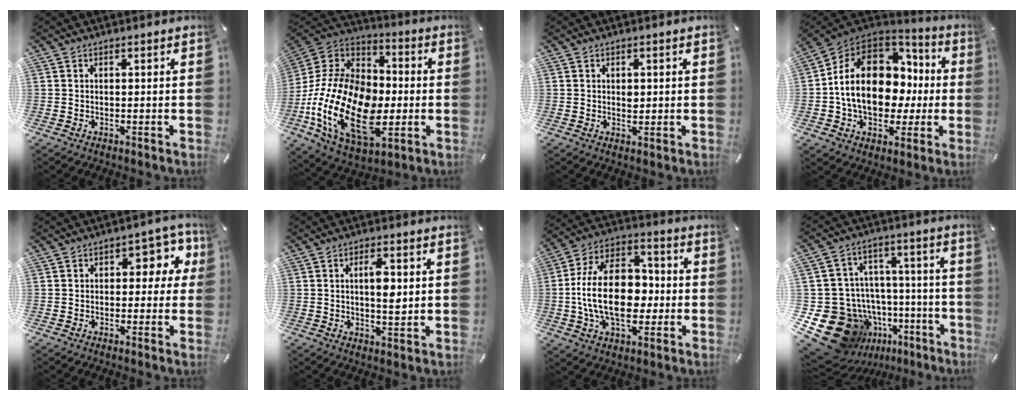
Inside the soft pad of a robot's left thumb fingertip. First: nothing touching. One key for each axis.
{"total": 25.9, "fx": -7.4, "fy": 16.0, "fz": 19.0, "tx": -0.416, "ty": 0.014, "tz": -0.122}
{"total": 1.4, "fx": 0.3, "fy": 1.1, "fz": 0.9, "tx": -0.013, "ty": -0.002, "tz": 0.005}
{"total": 18.3, "fx": 0.1, "fy": 14.1, "fz": 11.6, "tx": -0.222, "ty": 0.010, "tz": 0.009}
{"total": 7.8, "fx": 1.6, "fy": 5.0, "fz": 5.7, "tx": -0.066, "ty": -0.003, "tz": 0.021}
{"total": 6.1, "fx": 1.1, "fy": 2.6, "fz": 5.4, "tx": -0.085, "ty": -0.005, "tz": 0.014}
{"total": 19.8, "fx": -2.0, "fy": 13.0, "fz": 14.8, "tx": -0.284, "ty": 0.010, "tz": -0.039}
{"total": 20.9, "fx": -9.4, "fy": 16.5, "fz": 8.7, "tx": -0.140, "ty": 0.044, "tz": -0.107}